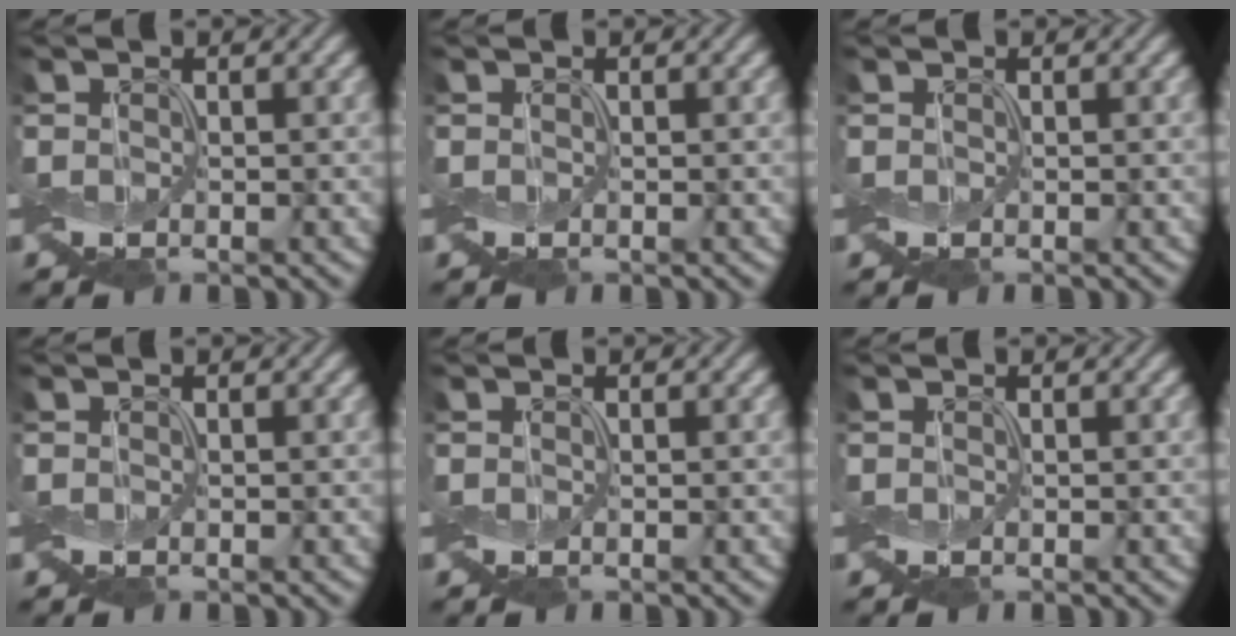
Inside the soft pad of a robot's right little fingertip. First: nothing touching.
{"total": 0.0}
{"total": 0.0}
{"total": 0.0}
{"total": 0.0}
{"total": 0.0}